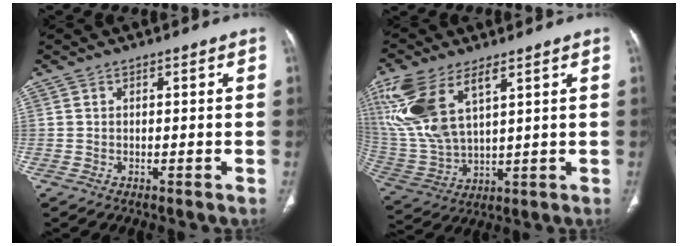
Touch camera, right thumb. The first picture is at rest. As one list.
[{"total": 16.6, "force": [7.9, 7.5, 12.5], "torque": [-0.283, -0.017, 0.170]}]